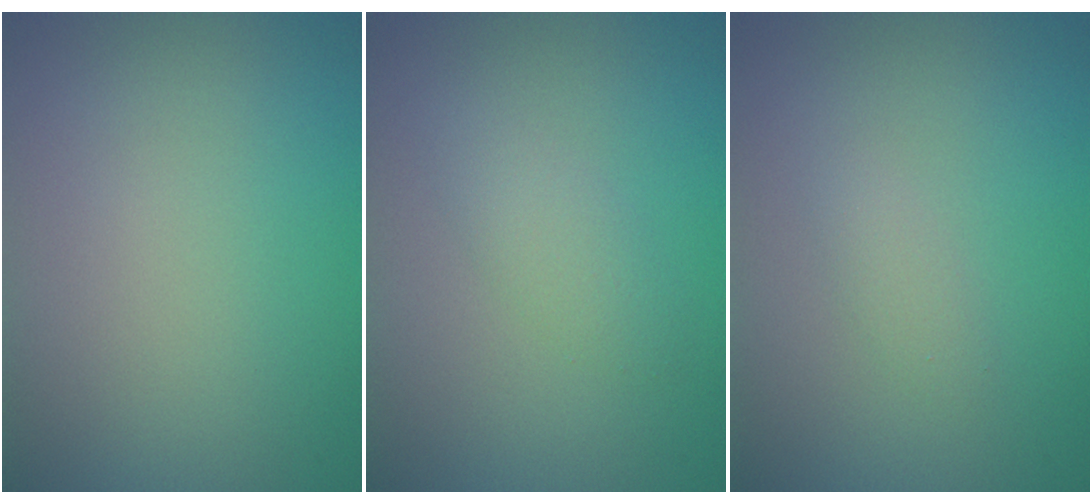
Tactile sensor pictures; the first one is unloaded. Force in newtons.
{"total": 1.8, "press": 1.8, "slide": 0.1}
{"total": 1.0, "press": 1.0, "slide": 0.0}